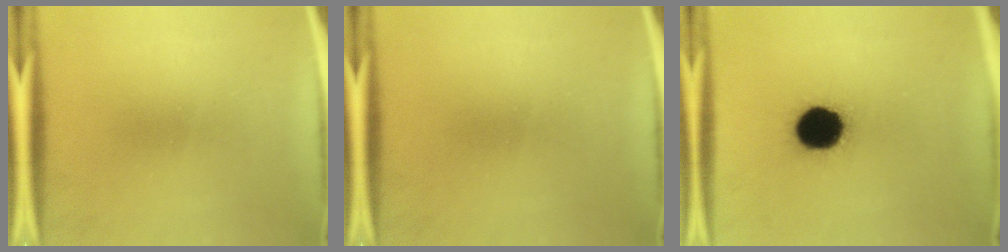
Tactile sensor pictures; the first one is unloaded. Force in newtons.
{"total": 0.0}
{"total": 14.9}